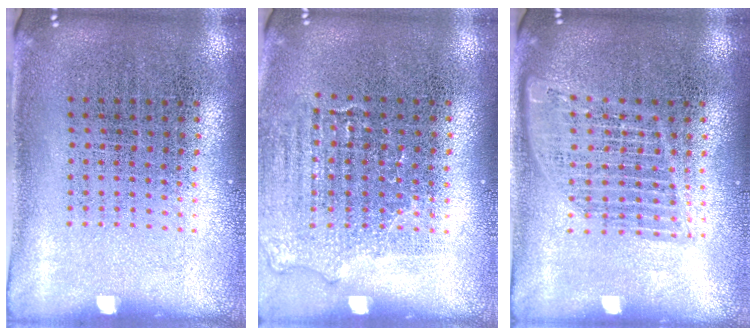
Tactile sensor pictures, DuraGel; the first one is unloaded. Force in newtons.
{"total": 1.2, "press": 1.1, "slide": 0.5}
{"total": 1.5, "press": 1.4, "slide": 0.7}